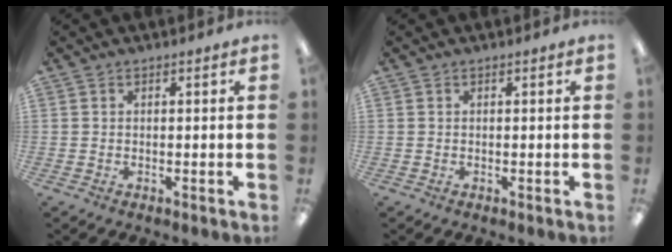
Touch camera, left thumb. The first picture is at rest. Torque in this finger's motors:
{"motor_torque": [0.00, 0.00, -0.03, 0.03, 0.00]}